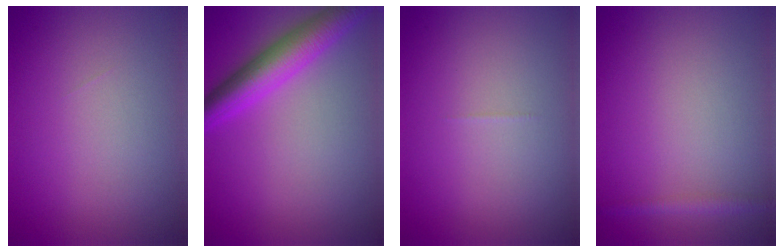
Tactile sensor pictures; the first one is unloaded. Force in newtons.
{"total": 5.3, "press": 5.3, "slide": 0.1}
{"total": 0.0}
{"total": 1.3, "press": 1.3, "slide": 0.1}